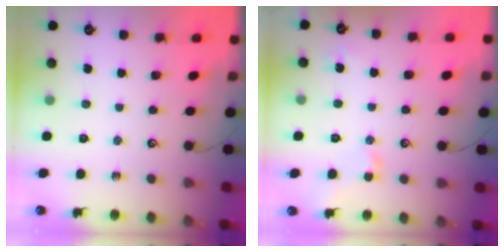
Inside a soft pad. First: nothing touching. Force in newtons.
{"total": 1.5, "press": 1.4, "slide": 0.5}